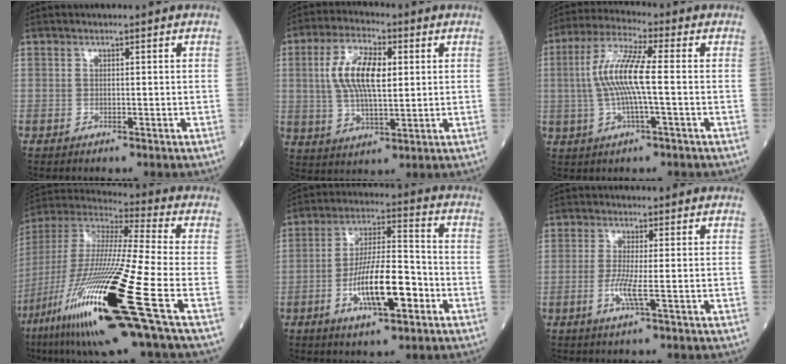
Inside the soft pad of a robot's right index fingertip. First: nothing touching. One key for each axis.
{"total": 10.6, "fx": 2.0, "fy": 3.8, "fz": 9.7, "tx": -0.199, "ty": 0.012, "tz": 0.037}
{"total": 9.7, "fx": -0.1, "fy": 1.0, "fz": 9.6, "tx": -0.200, "ty": 0.014, "tz": -0.010}
{"total": 27.6, "fx": -11.3, "fy": 1.2, "fz": 25.1, "tx": -0.500, "ty": -0.070, "tz": -0.213}
{"total": 12.1, "fx": -4.4, "fy": 2.9, "fz": 10.9, "tx": -0.200, "ty": 0.004, "tz": -0.076}
{"total": 3.2, "fx": -0.9, "fy": -0.3, "fz": 3.1, "tx": -0.070, "ty": -0.006, "tz": -0.020}